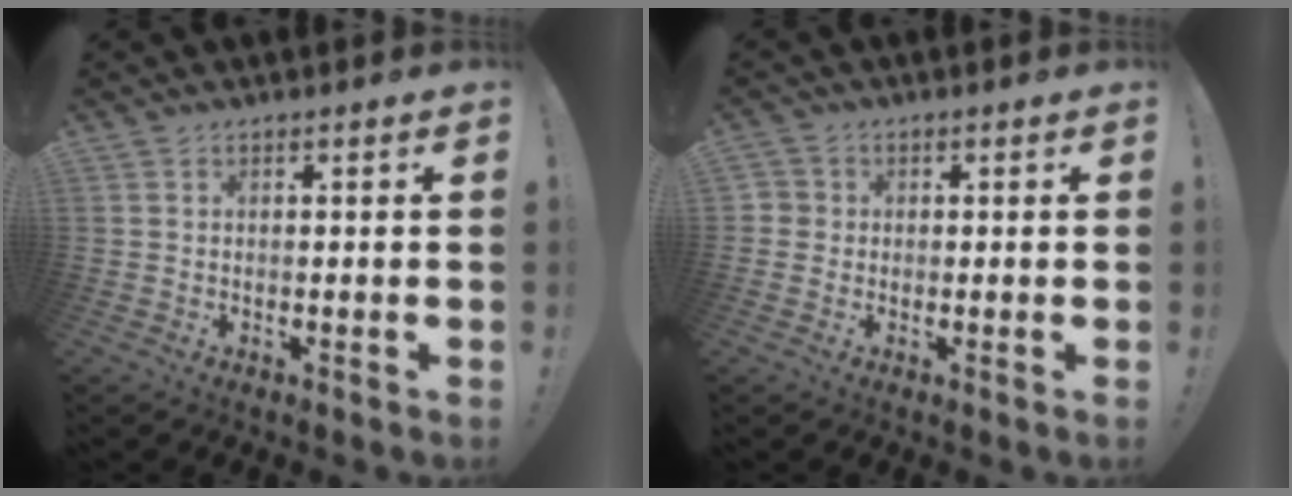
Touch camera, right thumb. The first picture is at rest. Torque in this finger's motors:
{"motor_torque": [0.01, -0.16, -0.02, -0.23, -0.01]}